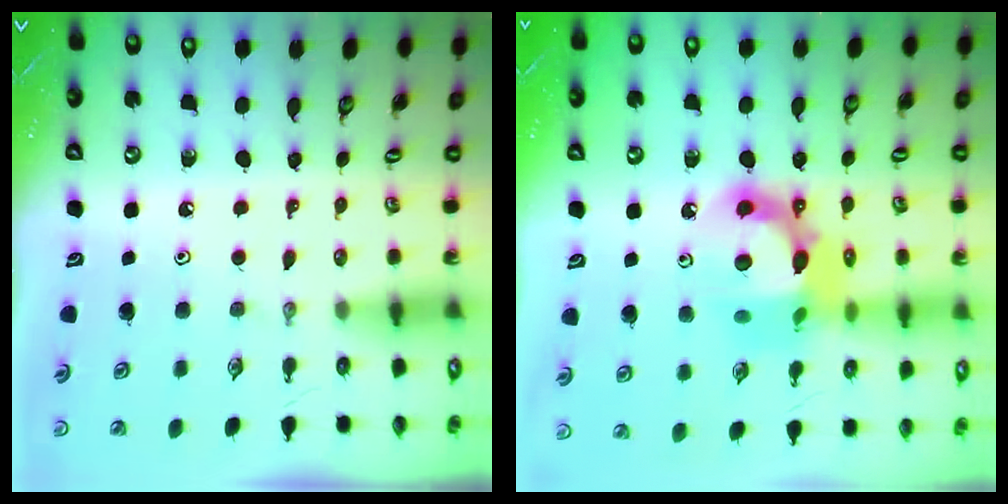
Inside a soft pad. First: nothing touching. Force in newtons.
{"total": 15.5, "press": 15.4, "slide": 1.7}